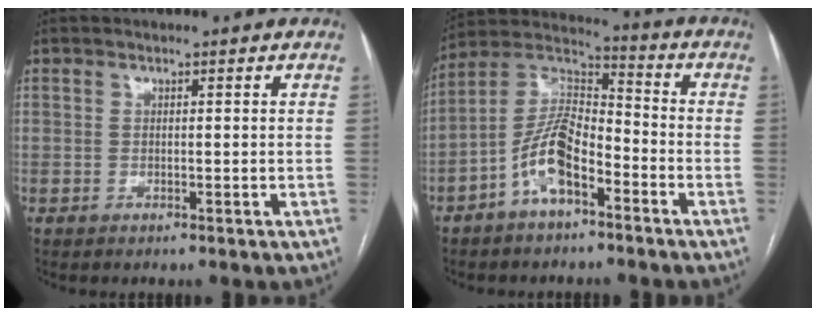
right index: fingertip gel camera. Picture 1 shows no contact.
{"total": 10.8, "force": [-5.2, 4.2, 8.5], "torque": [-0.182, 0.024, -0.098]}